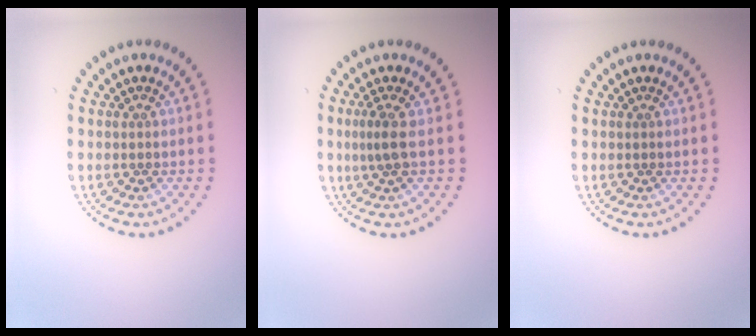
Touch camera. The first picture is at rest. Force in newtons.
{"total": 1.7, "press": 1.2, "slide": 1.2}
{"total": 0.0}